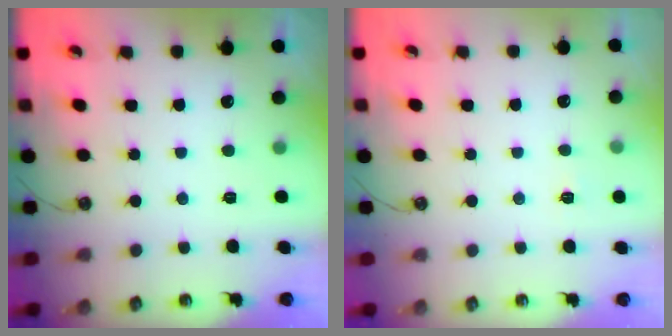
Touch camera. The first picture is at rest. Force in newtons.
{"total": 3.7, "press": 3.7, "slide": 0.4}